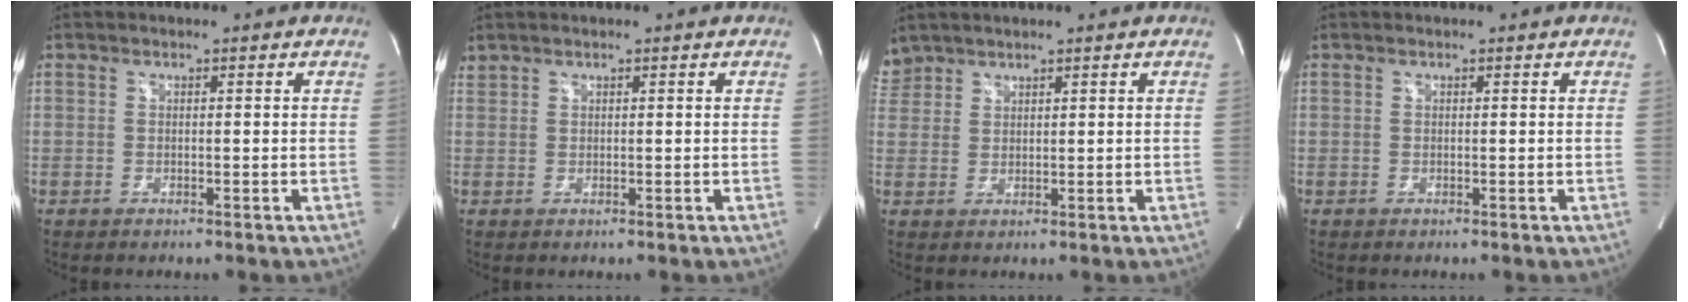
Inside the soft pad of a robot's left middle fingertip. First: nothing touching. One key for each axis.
{"total": 0.7, "fx": 0.7, "fy": 0.1, "fz": 0.0, "tx": -0.010, "ty": 0.012, "tz": 0.021}
{"total": 3.2, "fx": 2.9, "fy": 1.3, "fz": -0.2, "tx": 0.000, "ty": 0.015, "tz": 0.063}
{"total": 0.0}